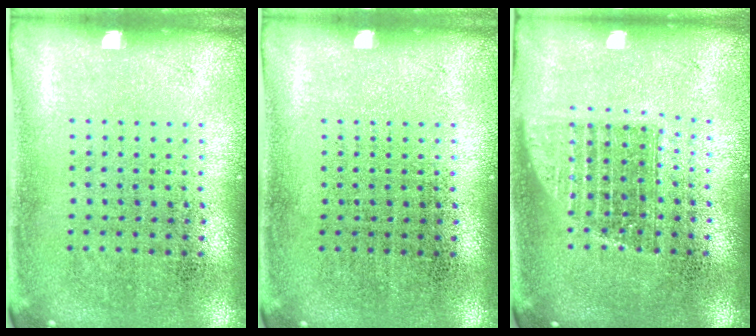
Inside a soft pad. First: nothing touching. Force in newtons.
{"total": 0.0}
{"total": 1.3, "press": 1.1, "slide": 0.7}